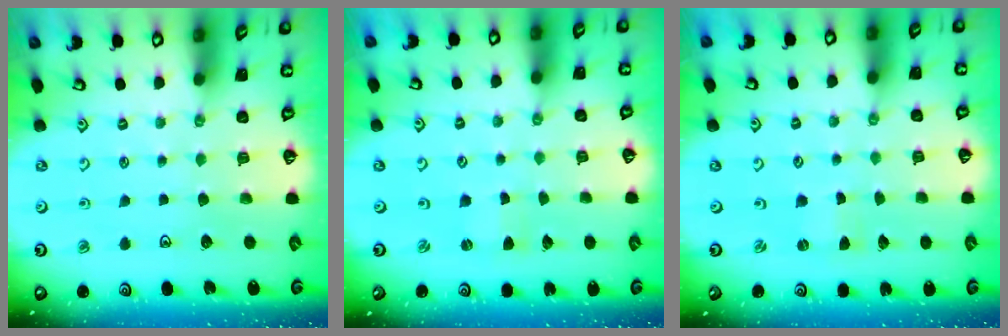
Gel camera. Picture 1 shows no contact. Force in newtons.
{"total": 1.4, "press": 1.4, "slide": 0.2}
{"total": 0.0}